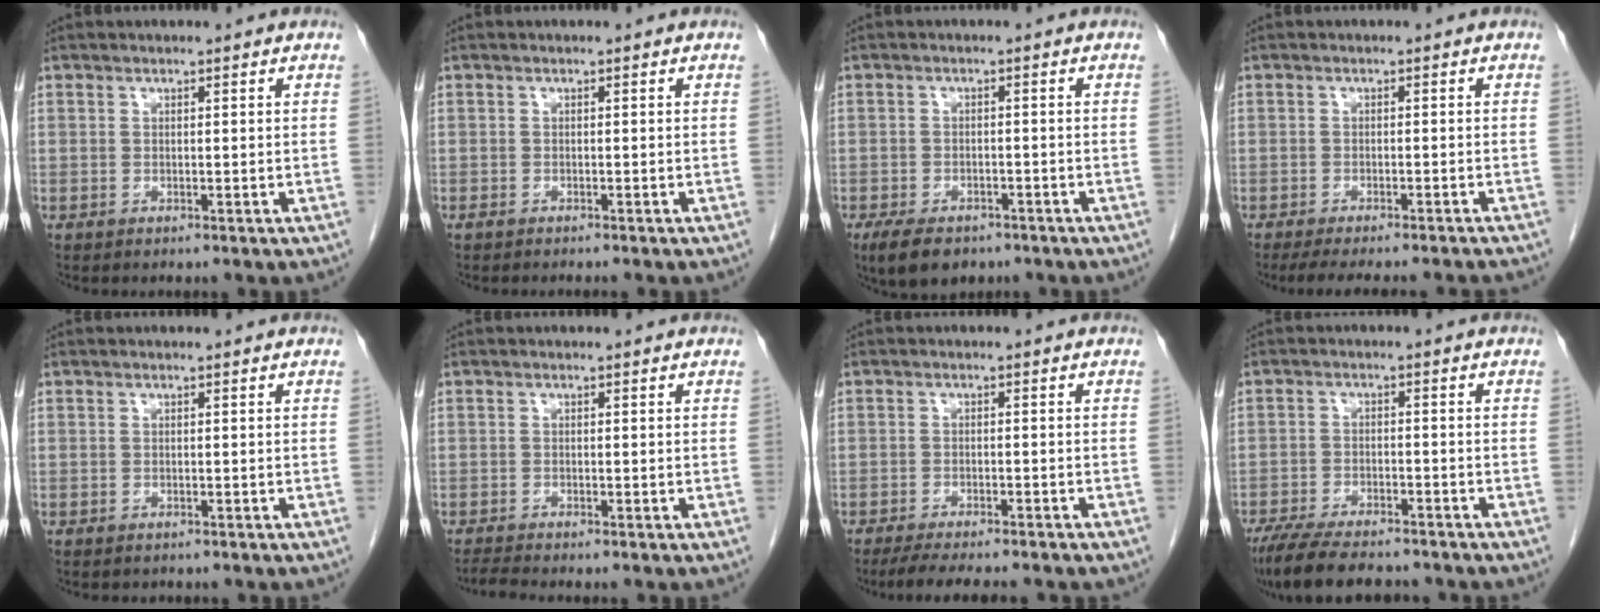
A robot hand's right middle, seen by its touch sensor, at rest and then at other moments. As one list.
[{"total": 1.2, "force": [-1.0, 0.2, 0.5], "torque": [-0.010, -0.002, -0.013]}, {"total": 7.4, "force": [-5.3, 3.6, 3.8], "torque": [-0.061, -0.004, -0.077]}, {"total": 12.5, "force": [-11.2, 1.1, 5.3], "torque": [-0.066, -0.014, -0.140]}, {"total": 1.1, "force": [-0.9, 0.5, 0.2], "torque": [-0.008, 0.000, -0.012]}, {"total": 1.7, "force": [-1.6, -0.5, 0.4], "torque": [-0.017, -0.010, -0.034]}, {"total": 10.0, "force": [-8.5, 1.7, 5.0], "torque": [-0.068, -0.010, -0.118]}, {"total": 12.2, "force": [-10.4, 2.7, 5.7], "torque": [-0.097, -0.013, -0.161]}]